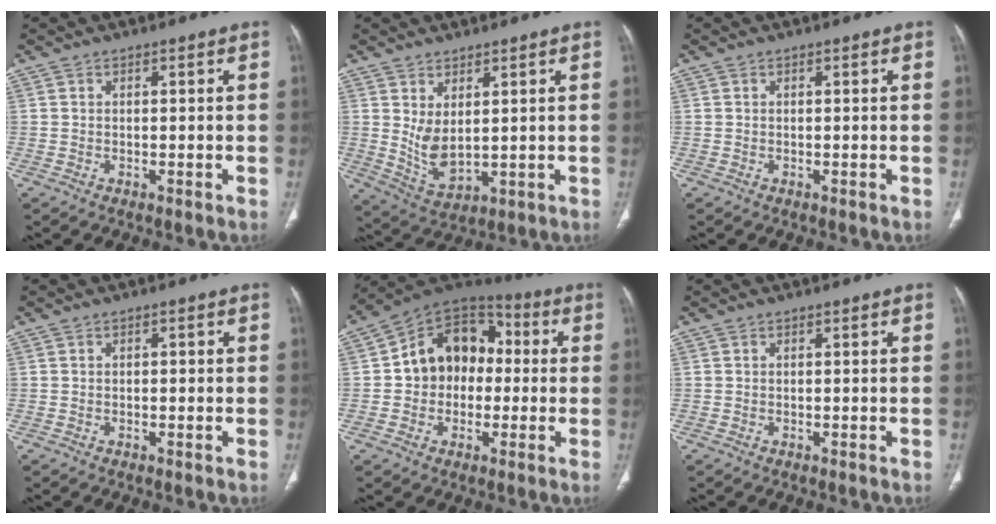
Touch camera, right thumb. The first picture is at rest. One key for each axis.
{"total": 6.5, "fx": 1.7, "fy": 3.2, "fz": 5.4, "tx": -0.097, "ty": -0.026, "tz": 0.052}
{"total": 0.0}
{"total": 0.7, "fx": 0.0, "fy": 0.4, "fz": 0.6, "tx": -0.006, "ty": 0.001, "tz": 0.000}
{"total": 15.0, "fx": 0.5, "fy": 11.6, "fz": 9.5, "tx": -0.103, "ty": 0.040, "tz": -0.004}
{"total": 0.0}